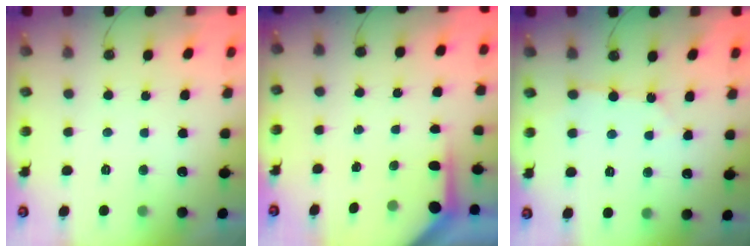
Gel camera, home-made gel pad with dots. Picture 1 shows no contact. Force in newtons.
{"total": 3.8, "press": 3.8, "slide": 0.3}
{"total": 4.7, "press": 4.7, "slide": 0.5}